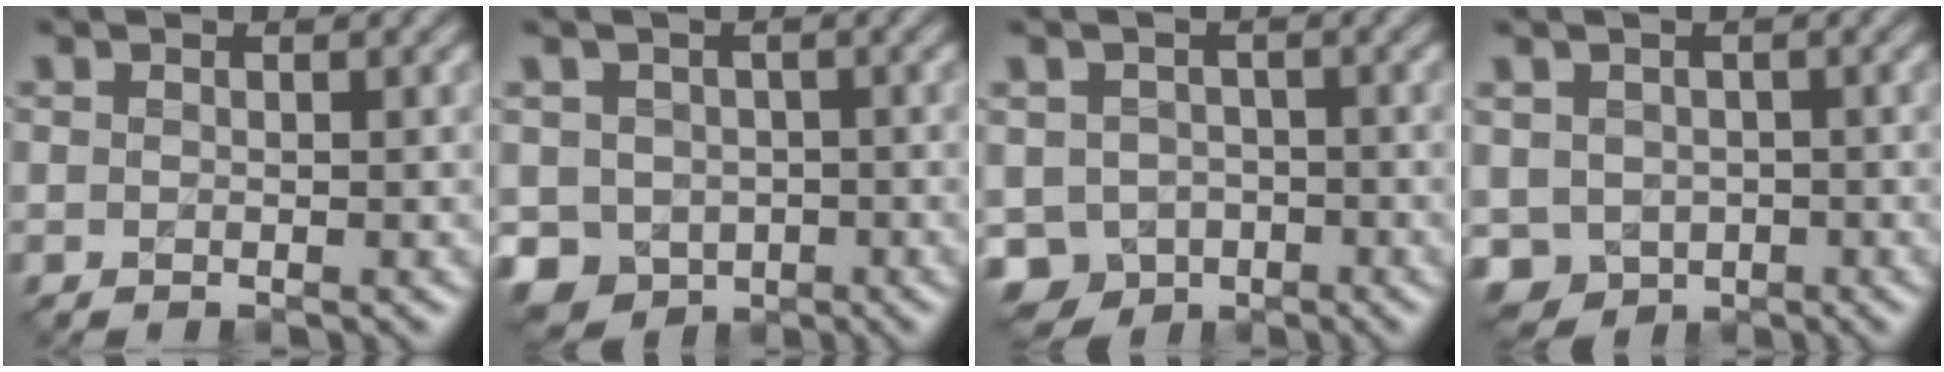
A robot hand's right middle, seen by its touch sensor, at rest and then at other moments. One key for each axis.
{"total": 5.0, "fx": -1.7, "fy": 4.4, "fz": 1.8, "tx": -0.027, "ty": -0.004, "tz": -0.034}
{"total": 5.3, "fx": -2.5, "fy": 4.3, "fz": 1.8, "tx": -0.021, "ty": -0.009, "tz": -0.044}
{"total": 3.5, "fx": -0.8, "fy": 3.1, "fz": 1.4, "tx": -0.029, "ty": -0.006, "tz": -0.020}